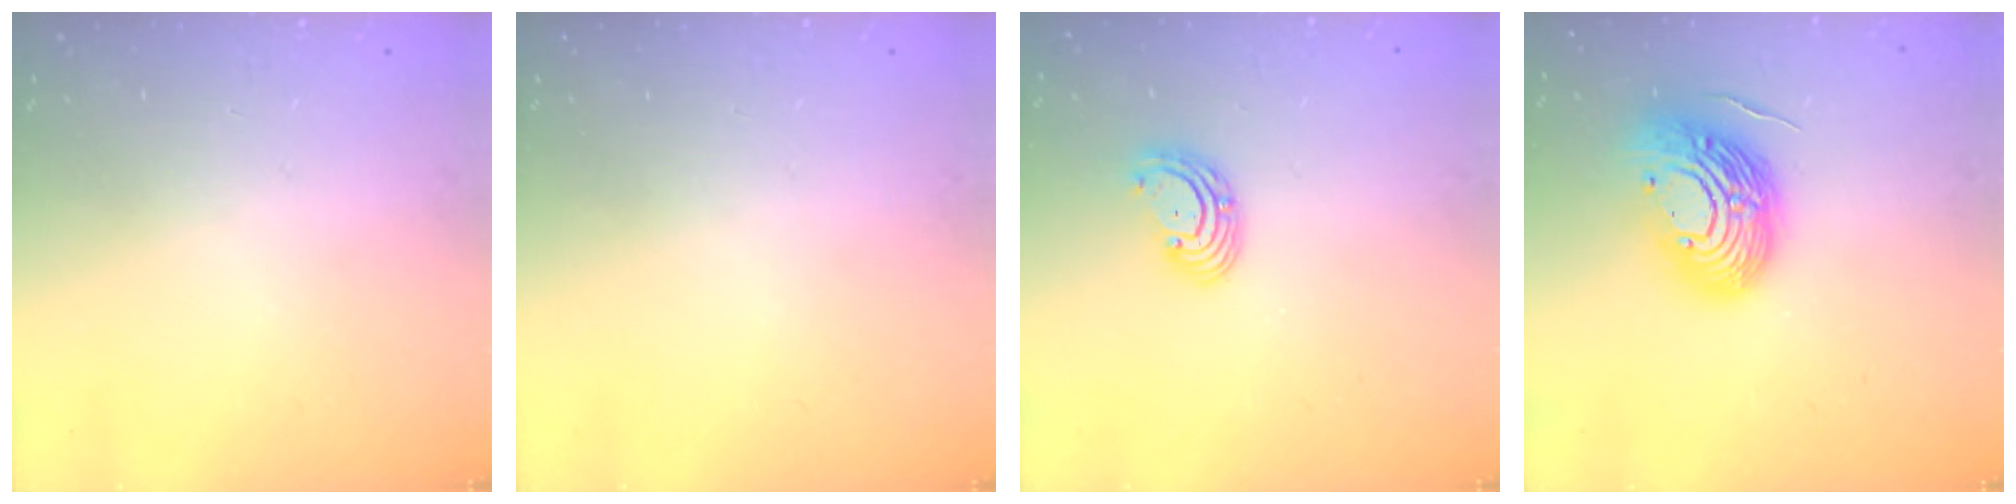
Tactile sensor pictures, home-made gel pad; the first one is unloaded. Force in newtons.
{"total": 0.0}
{"total": 3.9, "press": 3.9, "slide": 0.3}
{"total": 17.3, "press": 17.3, "slide": 1.4}